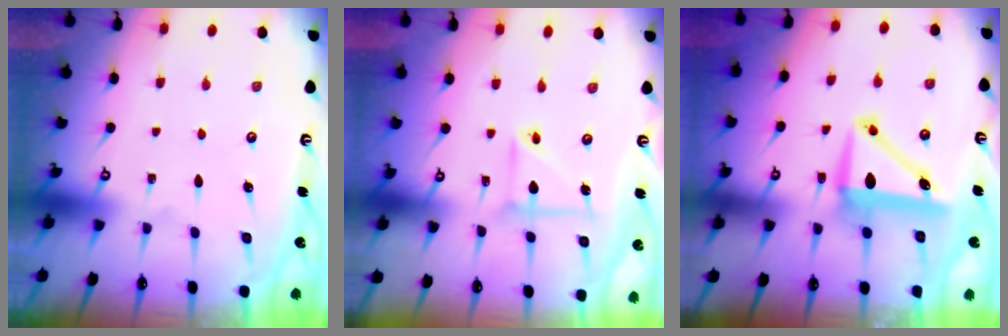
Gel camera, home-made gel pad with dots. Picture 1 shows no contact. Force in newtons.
{"total": 5.7, "press": 5.5, "slide": 1.4}
{"total": 8.2, "press": 8.0, "slide": 1.8}